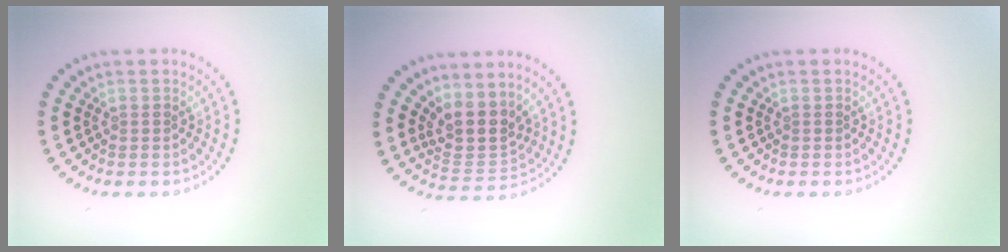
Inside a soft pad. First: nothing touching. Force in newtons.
{"total": 3.7, "press": 2.9, "slide": 2.4}
{"total": 0.0}